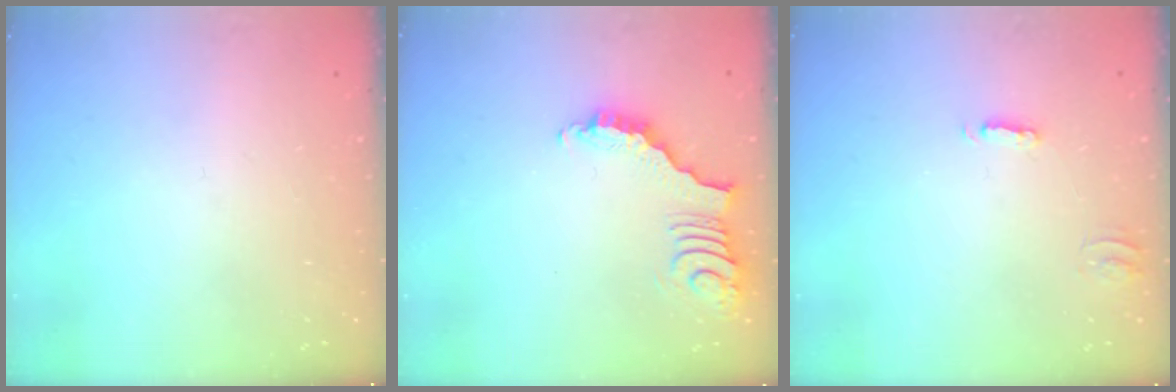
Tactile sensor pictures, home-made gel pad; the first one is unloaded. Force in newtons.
{"total": 3.6, "press": 3.6, "slide": 0.6}
{"total": 2.5, "press": 2.5, "slide": 0.2}